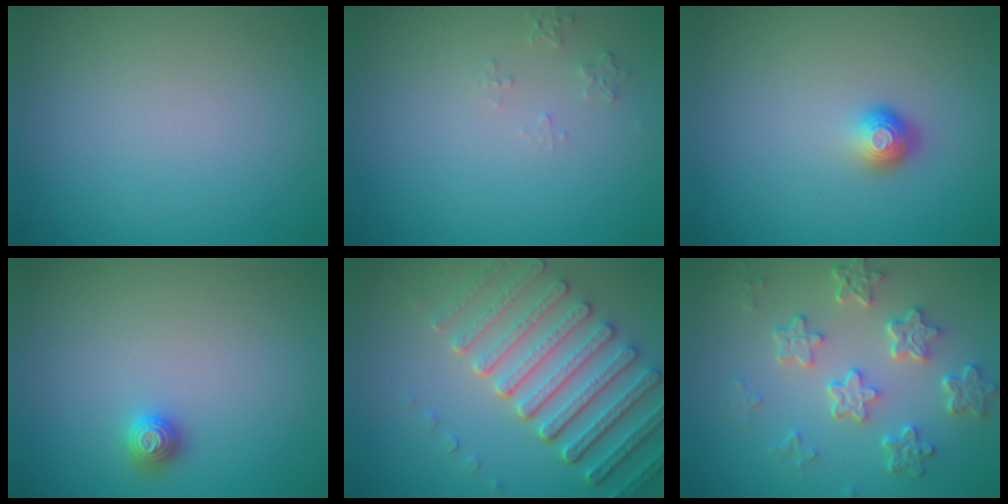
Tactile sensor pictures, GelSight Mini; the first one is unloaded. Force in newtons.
{"total": 1.1, "press": 1.1, "slide": 0.2}
{"total": 1.8, "press": 1.2, "slide": 1.2}
{"total": 1.3, "press": 1.2, "slide": 0.3}
{"total": 7.2, "press": 5.6, "slide": 4.6}
{"total": 5.3, "press": 4.1, "slide": 3.4}